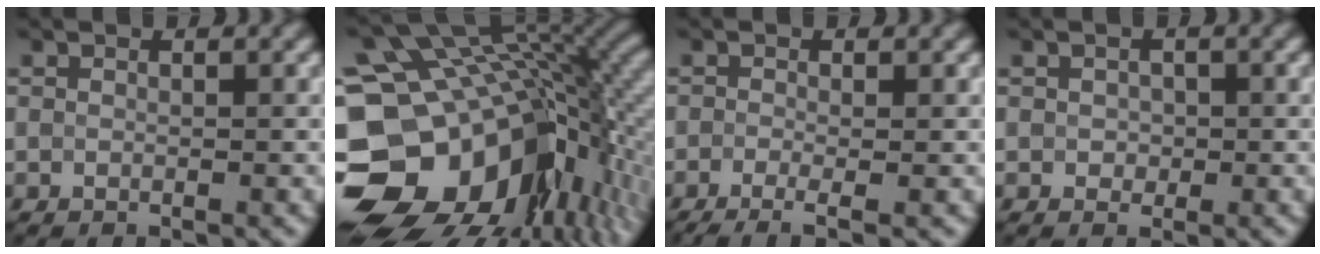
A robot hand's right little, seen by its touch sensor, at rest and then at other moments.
{"total": 18.5, "force": [-6.6, 12.8, 11.7], "torque": [-0.233, -0.008, -0.079]}
{"total": 3.2, "force": [-2.2, 0.6, 2.3], "torque": [-0.030, -0.006, -0.034]}
{"total": 0.9, "force": [-0.6, 0.6, -0.3], "torque": [-0.002, 0.000, -0.004]}